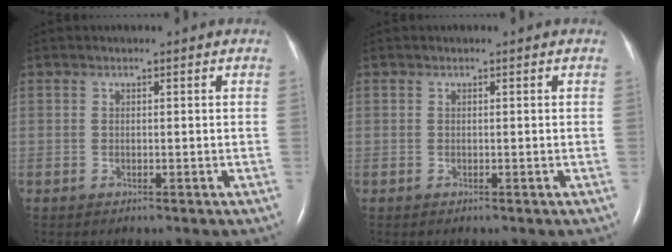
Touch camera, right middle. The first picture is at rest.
{"total": 0.0}